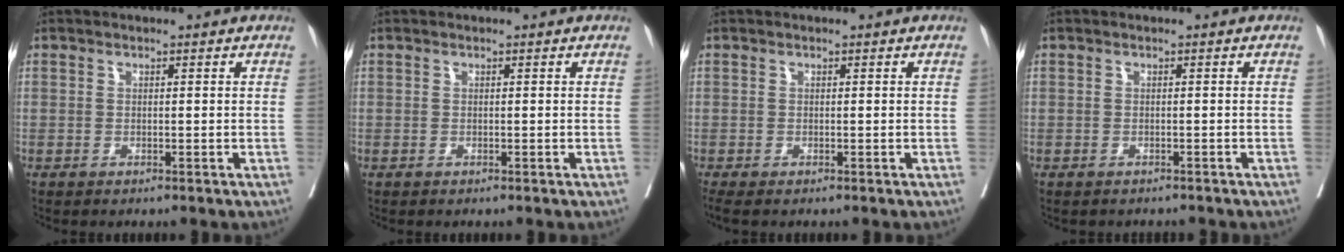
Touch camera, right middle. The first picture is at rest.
{"total": 0.0}
{"total": 1.5, "force": [-1.3, 0.1, 0.8], "torque": [-0.012, -0.007, -0.022]}
{"total": 2.2, "force": [-2.0, 0.8, 0.2], "torque": [-0.006, -0.002, -0.028]}